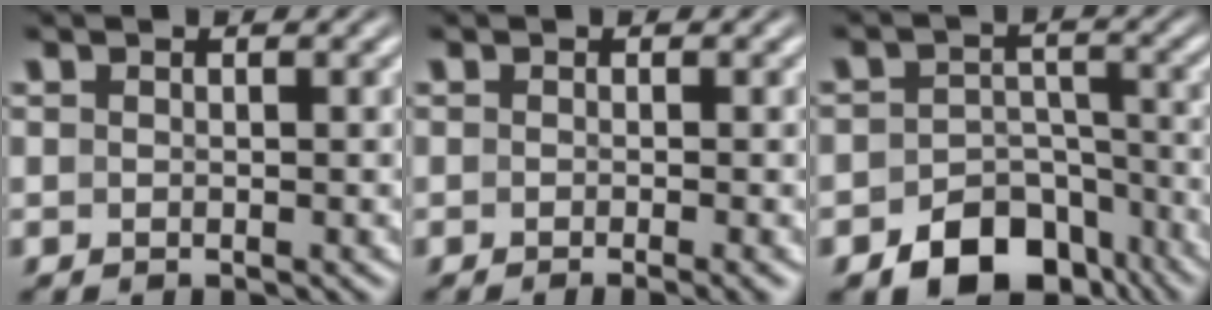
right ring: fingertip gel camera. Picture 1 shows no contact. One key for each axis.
{"total": 2.0, "fx": -1.4, "fy": 0.1, "fz": 1.3, "tx": -0.013, "ty": 0.000, "tz": -0.022}
{"total": 8.5, "fx": -6.3, "fy": 5.0, "fz": 2.8, "tx": -0.041, "ty": -0.028, "tz": -0.090}